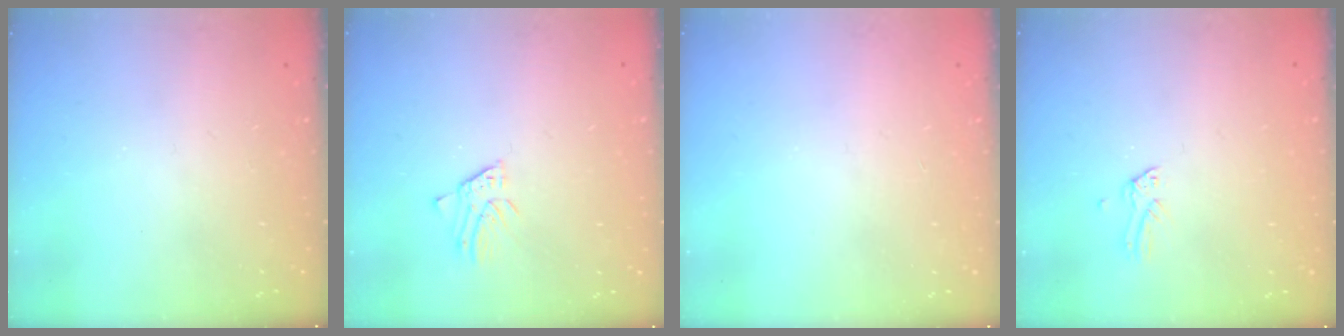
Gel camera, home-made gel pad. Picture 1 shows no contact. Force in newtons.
{"total": 1.5, "press": 1.5, "slide": 0.1}
{"total": 2.8, "press": 2.8, "slide": 0.3}
{"total": 0.0}